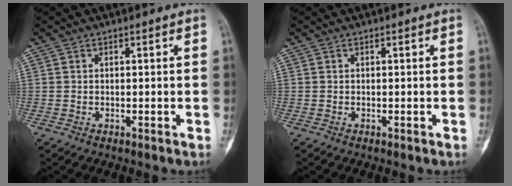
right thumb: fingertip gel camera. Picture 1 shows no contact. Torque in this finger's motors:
{"motor_torque": [0.07, -0.02, 0.05, -0.02, 0.01]}